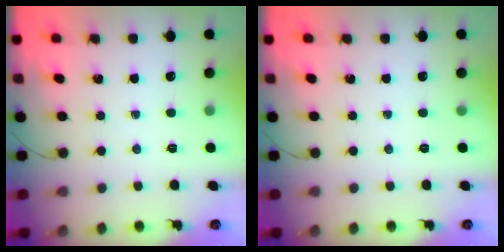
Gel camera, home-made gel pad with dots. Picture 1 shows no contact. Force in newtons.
{"total": 0.0}